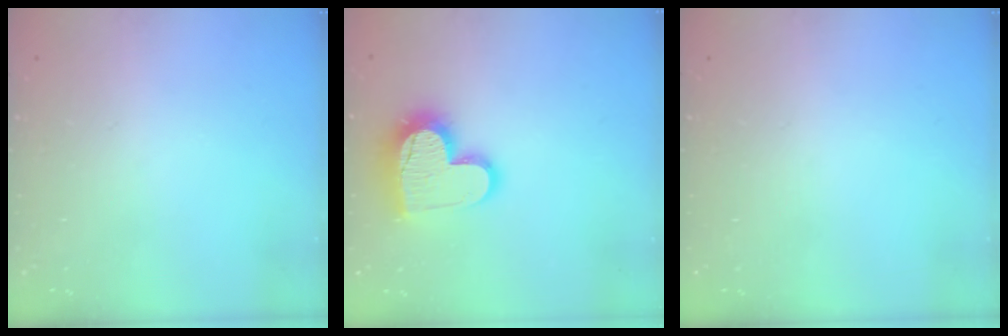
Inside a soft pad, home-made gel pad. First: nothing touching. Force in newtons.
{"total": 14.8, "press": 14.8, "slide": 0.7}
{"total": 0.0}